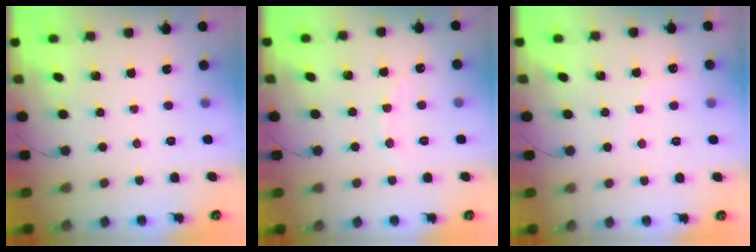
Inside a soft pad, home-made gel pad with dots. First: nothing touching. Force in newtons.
{"total": 5.1, "press": 4.9, "slide": 1.3}
{"total": 6.3, "press": 6.1, "slide": 1.3}